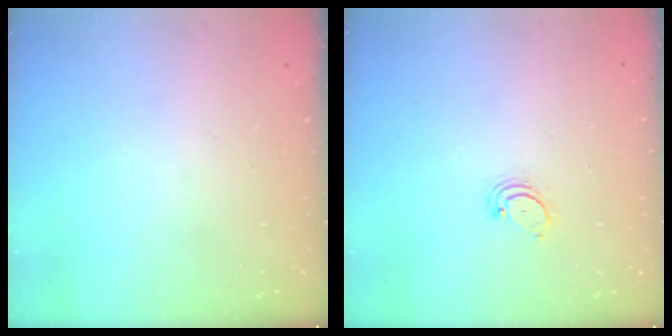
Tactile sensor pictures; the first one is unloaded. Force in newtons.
{"total": 2.6, "press": 2.5, "slide": 0.3}